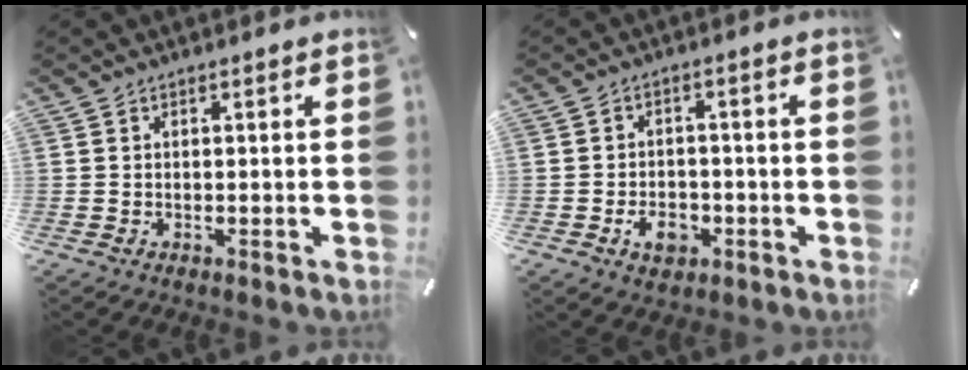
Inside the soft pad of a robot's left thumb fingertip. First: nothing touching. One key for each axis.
{"total": 6.0, "fx": -2.4, "fy": 4.2, "fz": 3.5, "tx": -0.060, "ty": 0.007, "tz": -0.044}